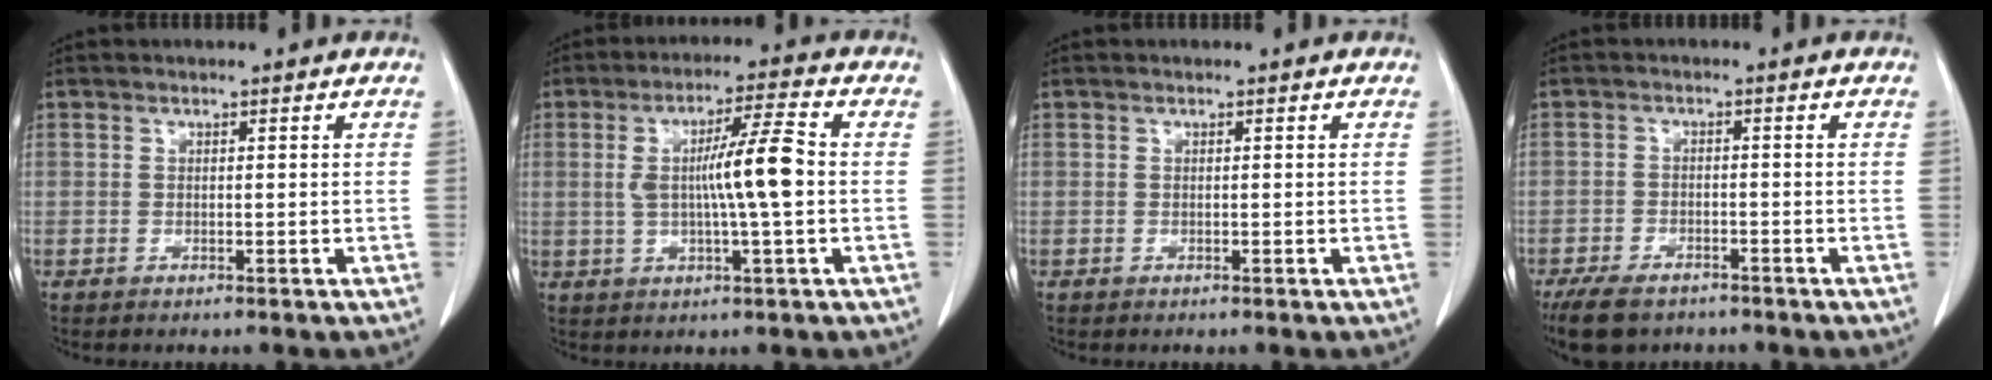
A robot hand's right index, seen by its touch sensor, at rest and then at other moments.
{"total": 9.1, "force": [0.1, 0.3, 9.1], "torque": [-0.162, 0.010, -0.002]}
{"total": 0.0}
{"total": 7.4, "force": [-5.7, 3.3, 3.5], "torque": [-0.057, -0.006, -0.088]}